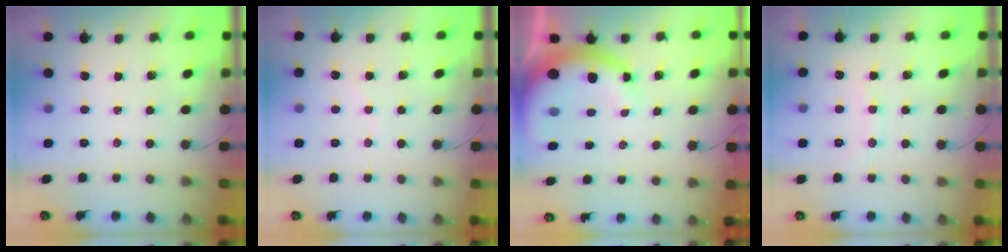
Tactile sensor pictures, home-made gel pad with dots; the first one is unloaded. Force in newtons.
{"total": 2.7, "press": 2.6, "slide": 0.5}
{"total": 9.5, "press": 9.3, "slide": 2.0}
{"total": 8.6, "press": 8.5, "slide": 0.9}